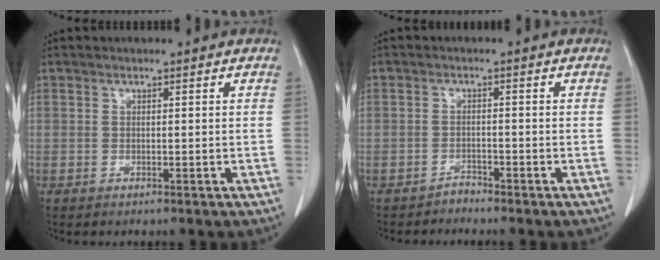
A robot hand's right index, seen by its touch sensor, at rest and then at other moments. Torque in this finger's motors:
{"motor_torque": [-0.50, 0.01, -0.35, -0.11]}